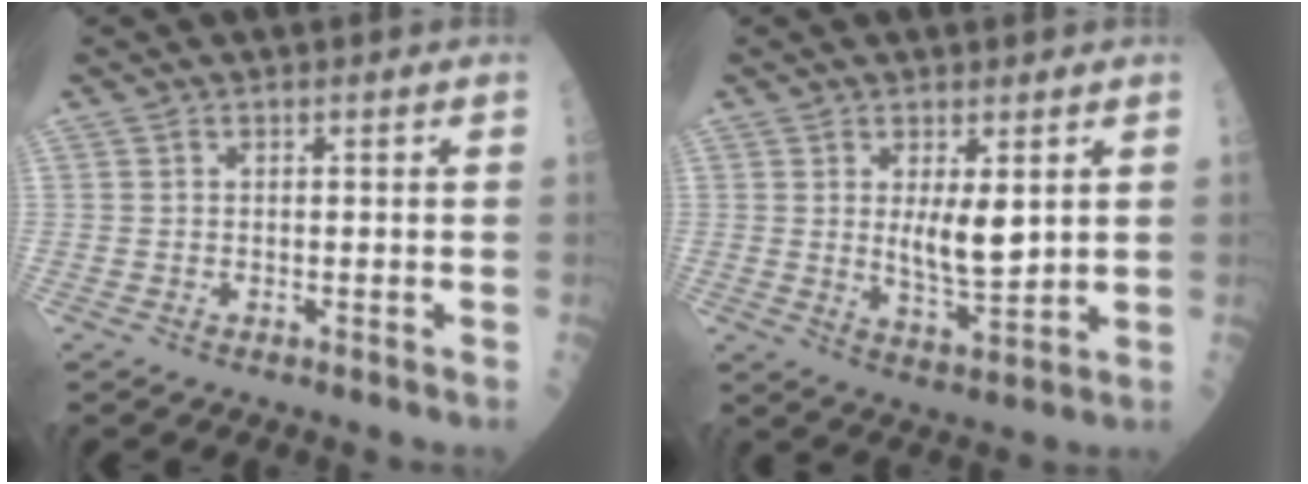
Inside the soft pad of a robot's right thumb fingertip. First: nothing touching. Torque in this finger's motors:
{"motor_torque": [0.04, 0.05, 0.36, 0.16, 0.15]}